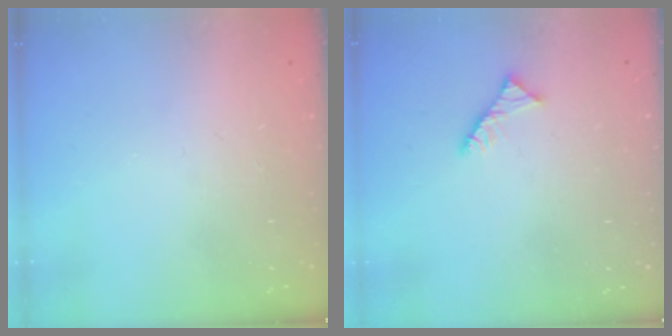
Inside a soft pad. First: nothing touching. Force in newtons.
{"total": 2.9, "press": 2.9, "slide": 0.4}